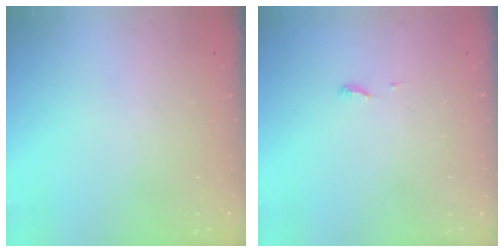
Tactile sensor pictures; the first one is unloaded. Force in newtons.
{"total": 3.9, "press": 3.9, "slide": 0.5}